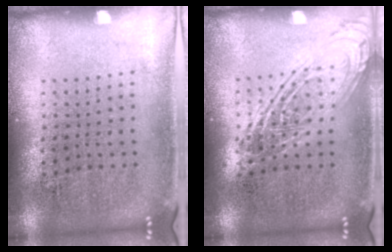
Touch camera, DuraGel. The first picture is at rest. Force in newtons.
{"total": 2.5, "press": 2.5, "slide": 0.2}